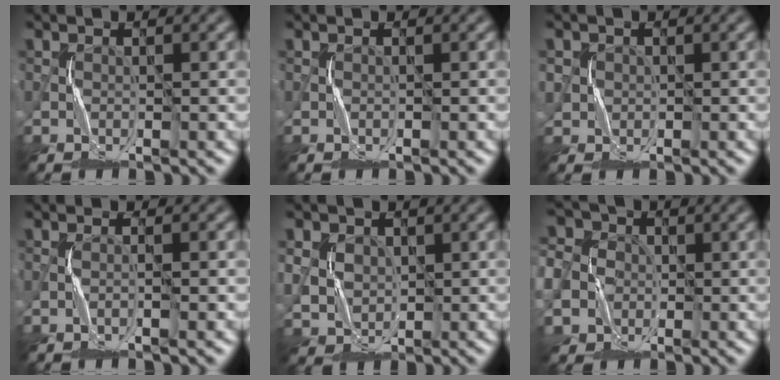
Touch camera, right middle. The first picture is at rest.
{"total": 0.0}
{"total": 3.1, "force": [0.1, 3.0, 0.7], "torque": [-0.007, 0.011, -0.018]}
{"total": 0.9, "force": [-0.3, -0.4, 0.7], "torque": [-0.014, 0.002, -0.009]}
{"total": 5.3, "force": [1.6, 4.4, 2.4], "torque": [-0.056, 0.016, 0.018]}
{"total": 10.5, "force": [-3.5, 9.1, 3.8], "torque": [-0.082, -0.014, -0.096]}